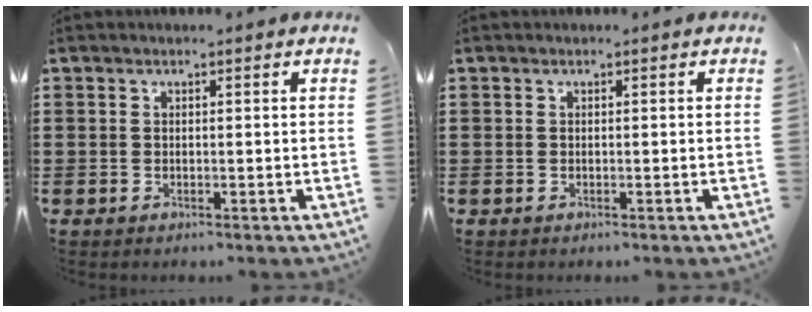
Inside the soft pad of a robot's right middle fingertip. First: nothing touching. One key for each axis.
{"total": 0.0}